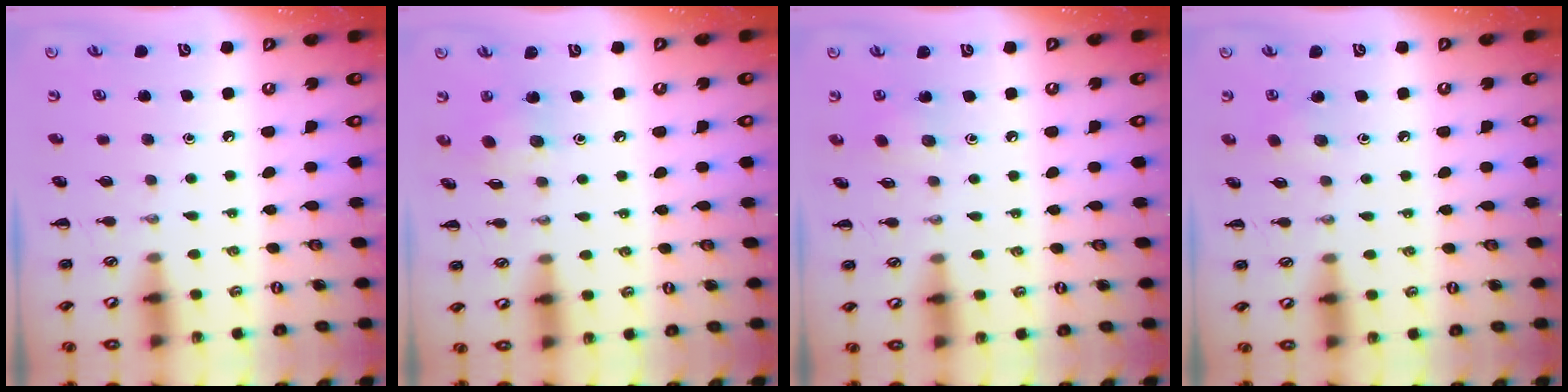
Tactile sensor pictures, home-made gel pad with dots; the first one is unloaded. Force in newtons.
{"total": 5.2, "press": 5.1, "slide": 0.8}
{"total": 4.3, "press": 4.1, "slide": 1.3}
{"total": 5.8, "press": 5.6, "slide": 1.6}